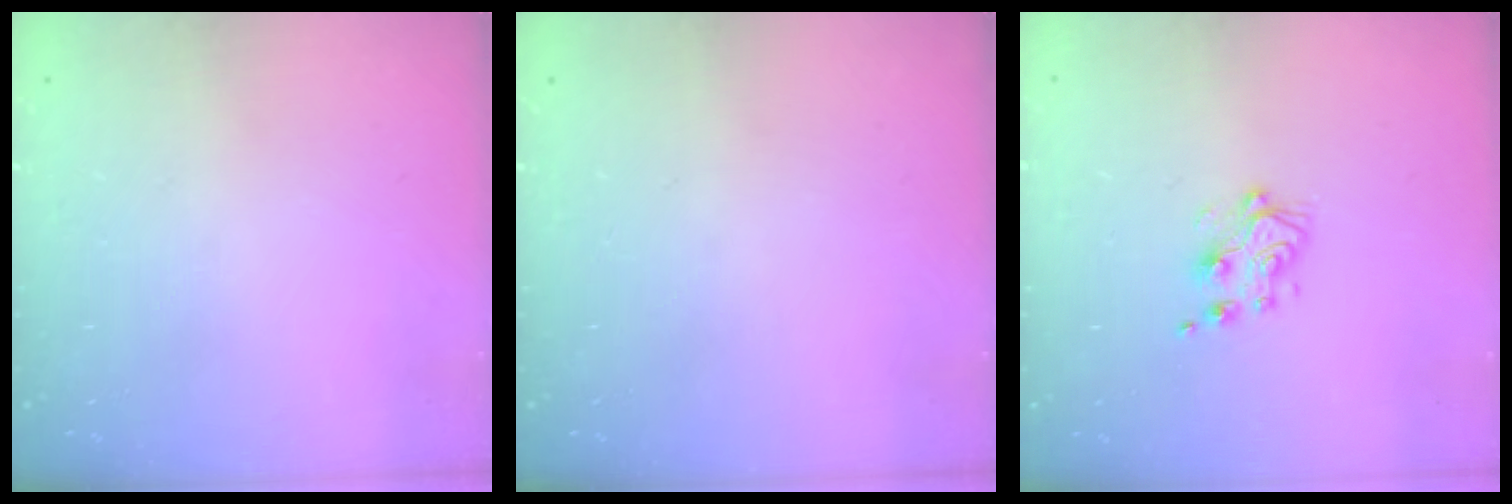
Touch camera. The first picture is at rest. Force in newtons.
{"total": 0.0}
{"total": 5.9, "press": 5.9, "slide": 0.5}